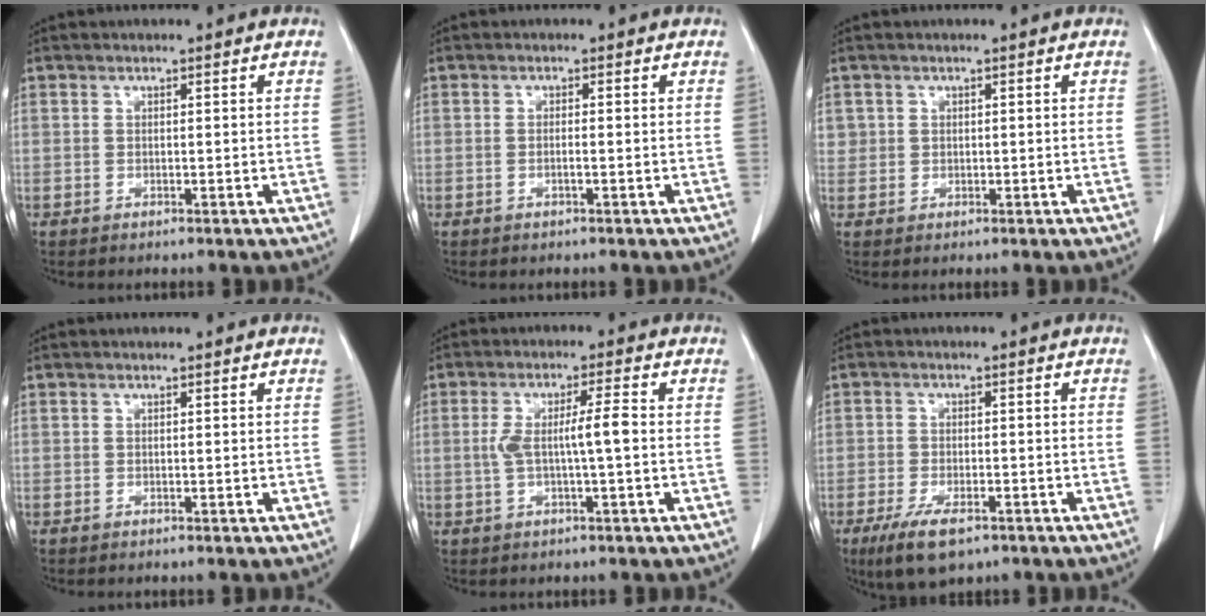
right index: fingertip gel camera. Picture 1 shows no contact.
{"total": 0.7, "force": [-0.2, 0.0, 0.7], "torque": [-0.010, 0.002, -0.001]}
{"total": 1.6, "force": [0.6, 1.5, 0.1], "torque": [0.018, 0.004, 0.009]}
{"total": 0.0}
{"total": 5.3, "force": [-0.1, 0.2, 5.3], "torque": [-0.101, 0.011, 0.003]}
{"total": 6.8, "force": [-4.4, 2.4, 4.7], "torque": [-0.089, -0.011, -0.069]}